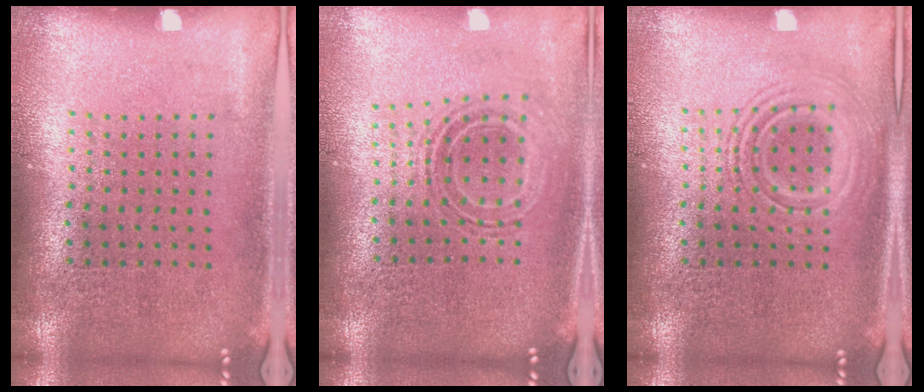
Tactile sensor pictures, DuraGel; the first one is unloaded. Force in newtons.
{"total": 0.8, "press": 0.7, "slide": 0.3}
{"total": 2.4, "press": 2.4, "slide": 0.4}